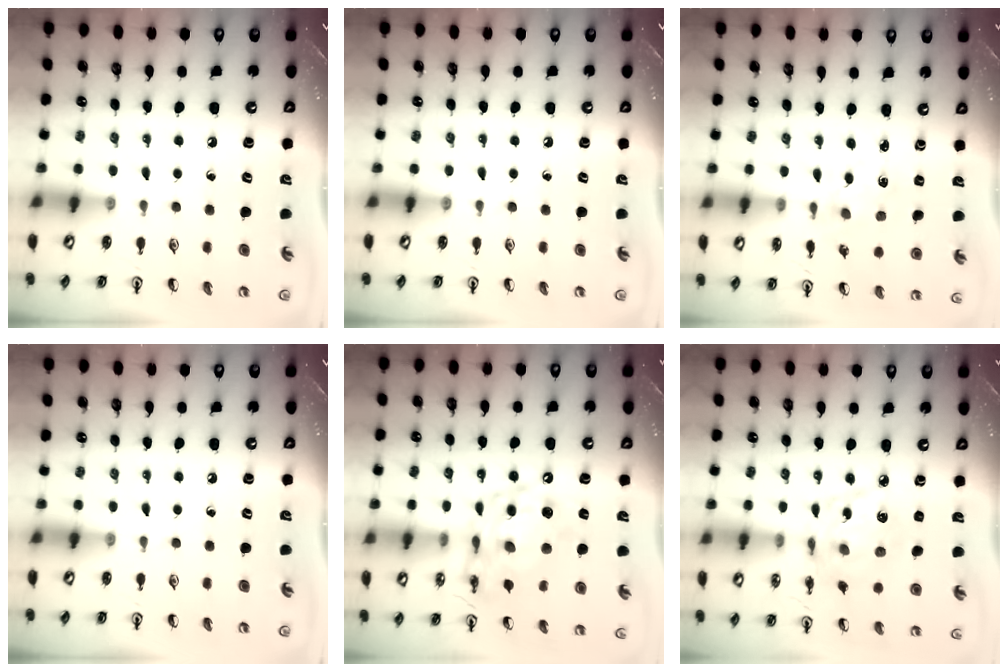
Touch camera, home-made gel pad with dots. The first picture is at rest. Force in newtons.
{"total": 0.0}
{"total": 1.2, "press": 1.2, "slide": 0.3}
{"total": 0.0}
{"total": 14.2, "press": 14.1, "slide": 1.3}
{"total": 11.9, "press": 11.8, "slide": 0.7}